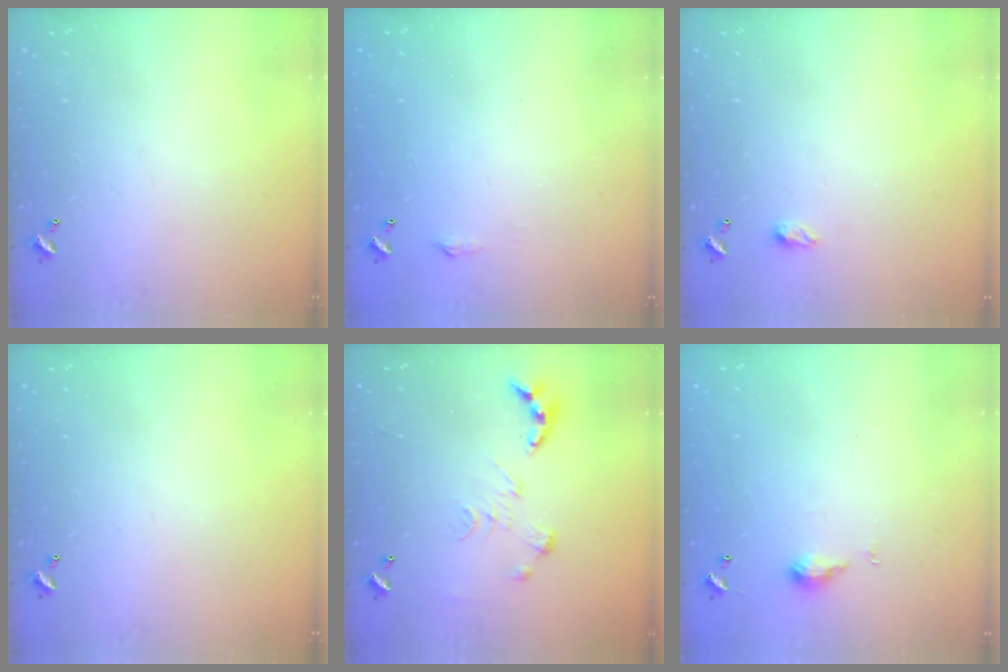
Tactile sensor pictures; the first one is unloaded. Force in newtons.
{"total": 2.3, "press": 2.3, "slide": 0.4}
{"total": 5.4, "press": 5.3, "slide": 0.7}
{"total": 0.0}
{"total": 0.0}
{"total": 4.4, "press": 4.3, "slide": 0.7}